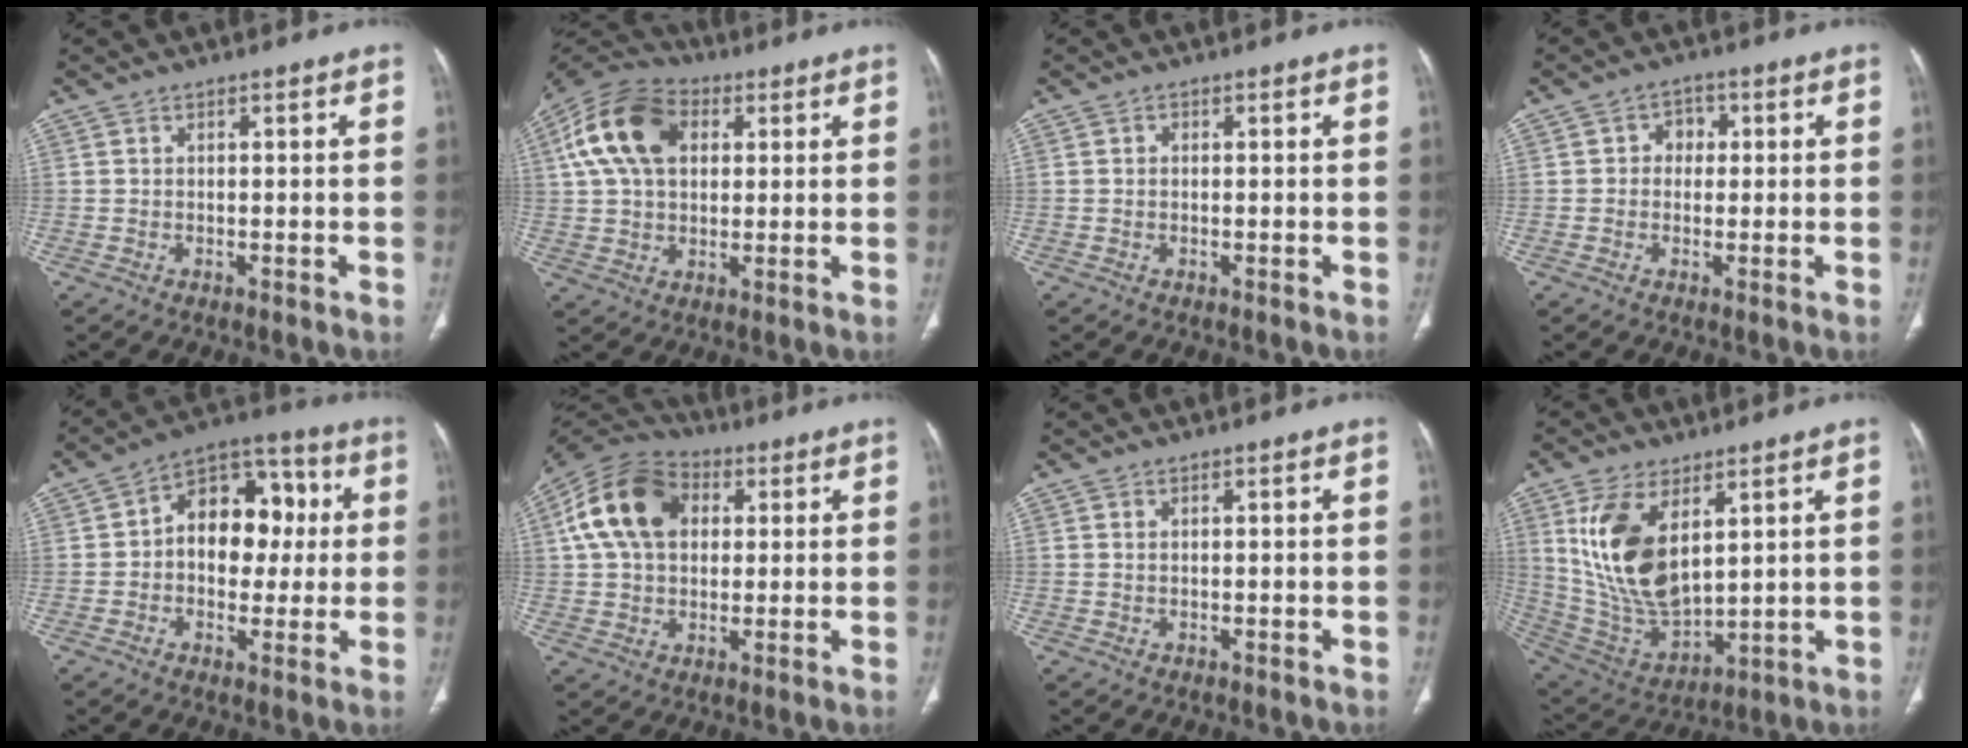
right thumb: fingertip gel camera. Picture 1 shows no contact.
{"total": 15.6, "force": [4.3, 10.4, 10.8], "torque": [-0.196, 0.017, 0.071]}
{"total": 0.7, "force": [-0.1, 0.5, 0.4], "torque": [-0.006, 0.002, -0.003]}
{"total": 3.2, "force": [0.4, 2.7, 1.5], "torque": [0.002, 0.008, -0.002]}
{"total": 14.5, "force": [1.3, 10.1, 10.3], "torque": [-0.102, 0.032, 0.010]}
{"total": 16.1, "force": [3.9, 11.2, 10.8], "torque": [-0.191, 0.019, 0.061]}
{"total": 0.5, "force": [0.2, 0.3, 0.4], "torque": [-0.013, 0.004, 0.005]}
{"total": 17.2, "force": [5.8, 8.9, 13.5], "torque": [-0.252, -0.026, 0.132]}